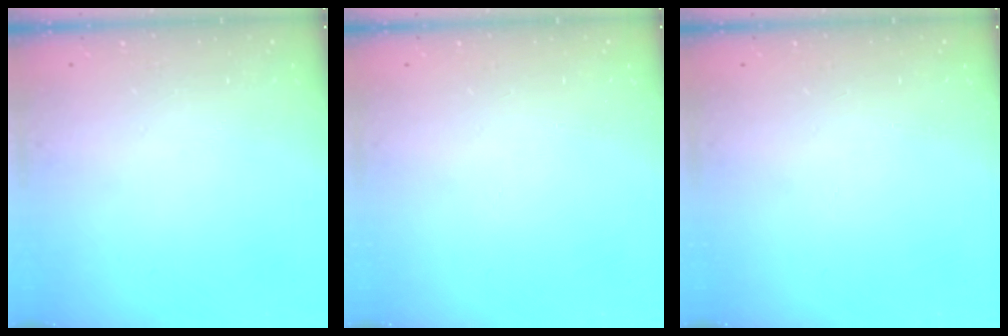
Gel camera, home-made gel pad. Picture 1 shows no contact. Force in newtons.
{"total": 0.0}
{"total": 0.0}